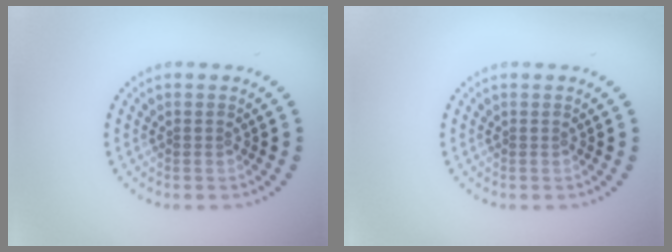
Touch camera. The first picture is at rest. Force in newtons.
{"total": 0.0}